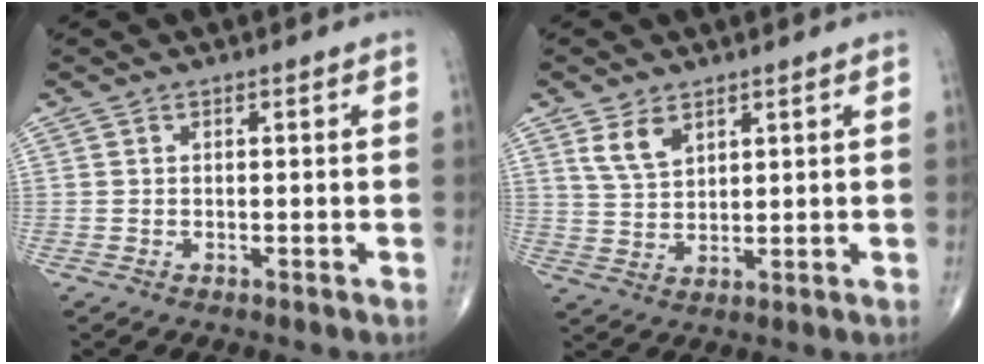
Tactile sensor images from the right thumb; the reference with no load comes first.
{"total": 5.3, "force": [3.1, 2.9, 3.1], "torque": [-0.049, -0.017, 0.067]}